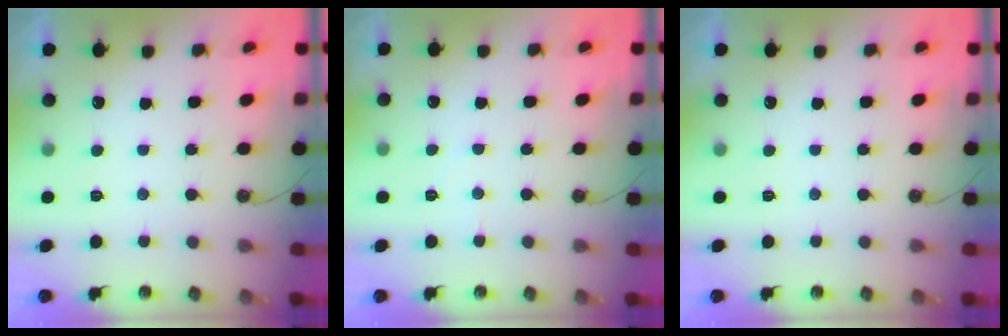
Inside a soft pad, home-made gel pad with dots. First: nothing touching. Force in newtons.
{"total": 3.8, "press": 3.8, "slide": 0.7}
{"total": 0.0}